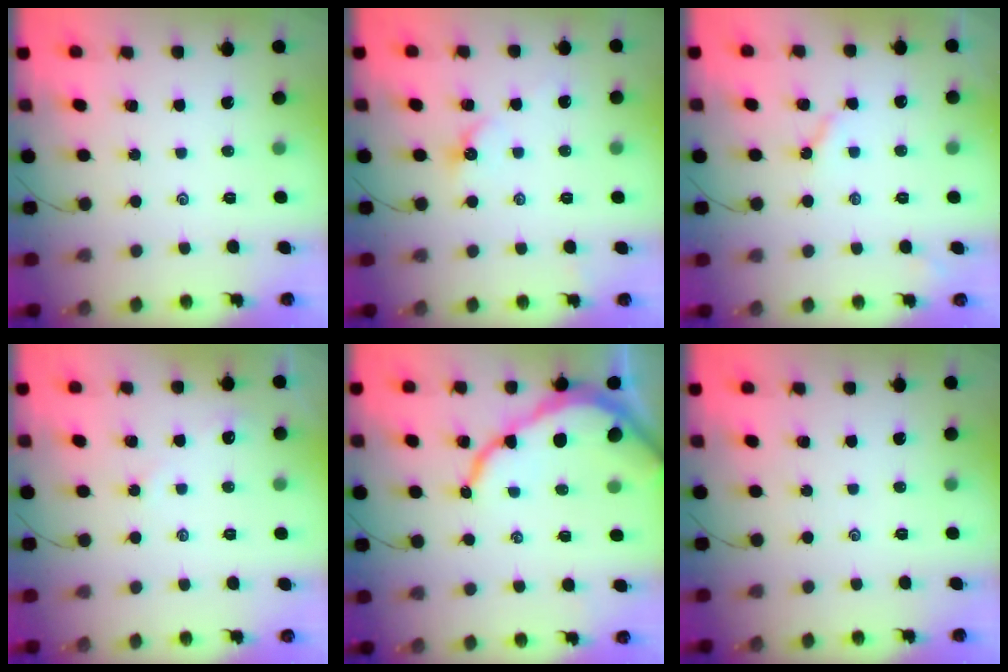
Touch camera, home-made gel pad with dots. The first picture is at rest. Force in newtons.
{"total": 4.2, "press": 4.2, "slide": 0.6}
{"total": 2.9, "press": 2.9, "slide": 0.4}
{"total": 2.4, "press": 2.4, "slide": 0.4}
{"total": 10.6, "press": 10.6, "slide": 1.2}
{"total": 0.0}